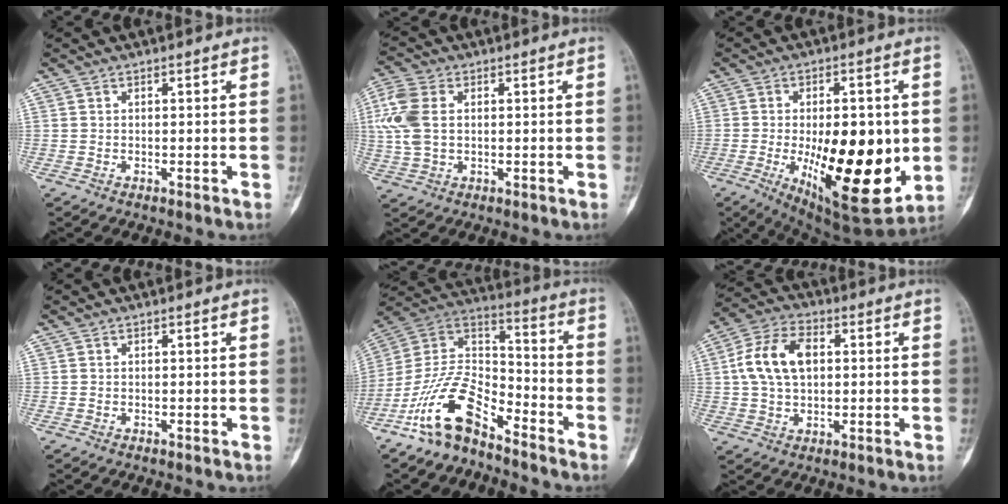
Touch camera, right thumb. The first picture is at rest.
{"total": 9.0, "force": [1.3, 5.9, 6.7], "torque": [-0.175, 0.011, 0.030]}
{"total": 22.6, "force": [-2.8, 9.4, 20.4], "torque": [-0.281, -0.028, -0.016]}
{"total": 0.0}
{"total": 14.6, "force": [-9.9, 6.6, 8.4], "torque": [-0.141, 0.086, -0.199]}
{"total": 11.4, "force": [1.7, 7.2, 8.6], "torque": [-0.161, 0.018, 0.027]}